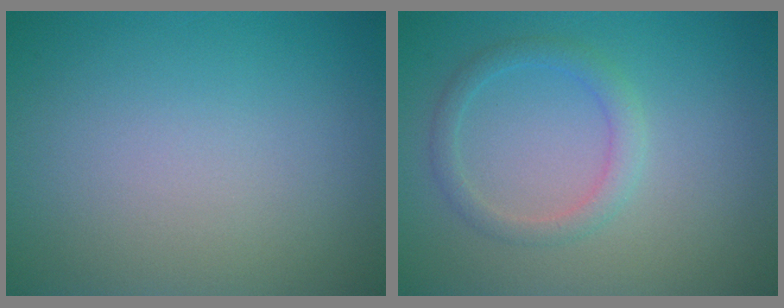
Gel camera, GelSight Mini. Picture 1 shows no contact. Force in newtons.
{"total": 2.0, "press": 2.0, "slide": 0.1}